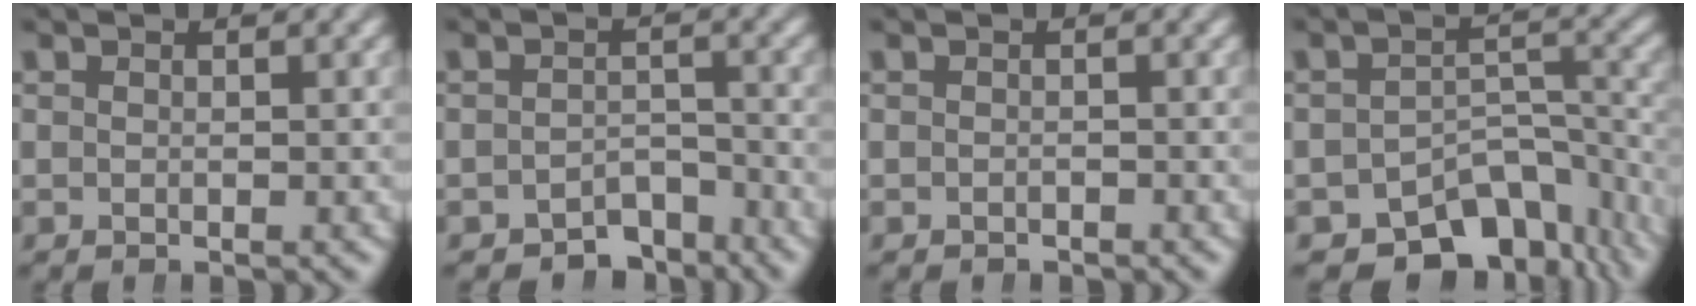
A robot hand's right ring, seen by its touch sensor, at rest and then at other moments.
{"total": 4.9, "force": [-4.4, 1.8, 1.0], "torque": [0.017, -0.009, -0.073]}
{"total": 0.8, "force": [-0.8, -0.1, -0.4], "torque": [0.009, -0.005, -0.009]}
{"total": 11.8, "force": [-8.8, 5.8, 5.3], "torque": [-0.056, -0.023, -0.123]}